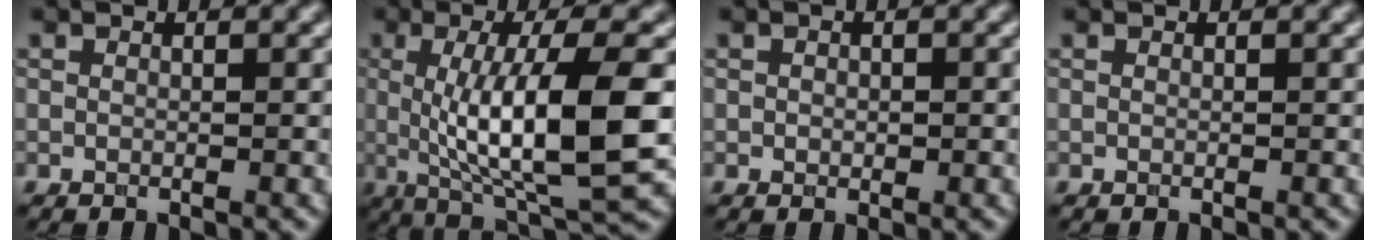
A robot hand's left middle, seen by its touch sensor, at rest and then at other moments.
{"total": 10.8, "force": [-0.5, 2.6, 10.5], "torque": [-0.153, -0.006, -0.002]}
{"total": 0.6, "force": [0.0, 0.5, 0.3], "torque": [-0.003, -0.002, -0.001]}
{"total": 0.0}